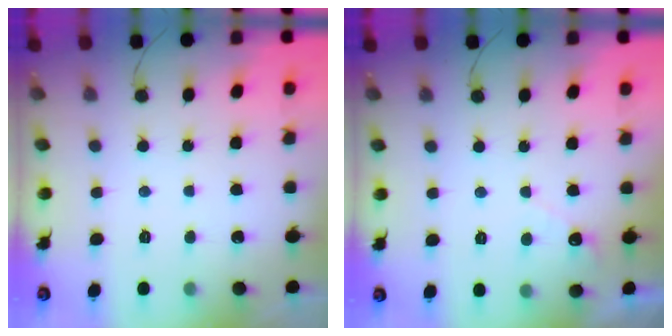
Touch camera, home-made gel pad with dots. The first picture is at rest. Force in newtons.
{"total": 3.9, "press": 3.9, "slide": 0.2}